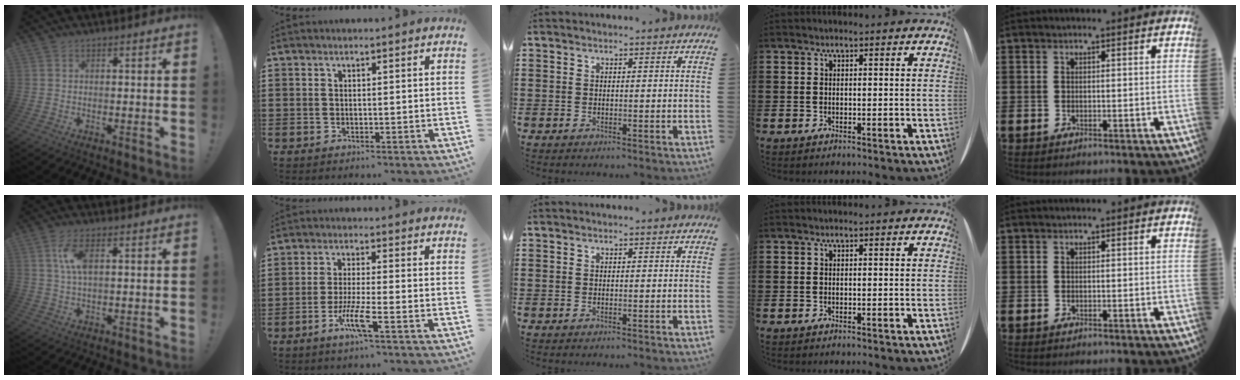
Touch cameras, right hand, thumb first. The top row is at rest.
{"thumb": {"total": 6.9, "force": [1.7, 2.9, 6.0], "torque": [-0.116, 0.002, 0.028]}, "index": {"total": 5.7, "force": [-2.9, 0.3, 4.9], "torque": [-0.100, -0.012, -0.055]}}